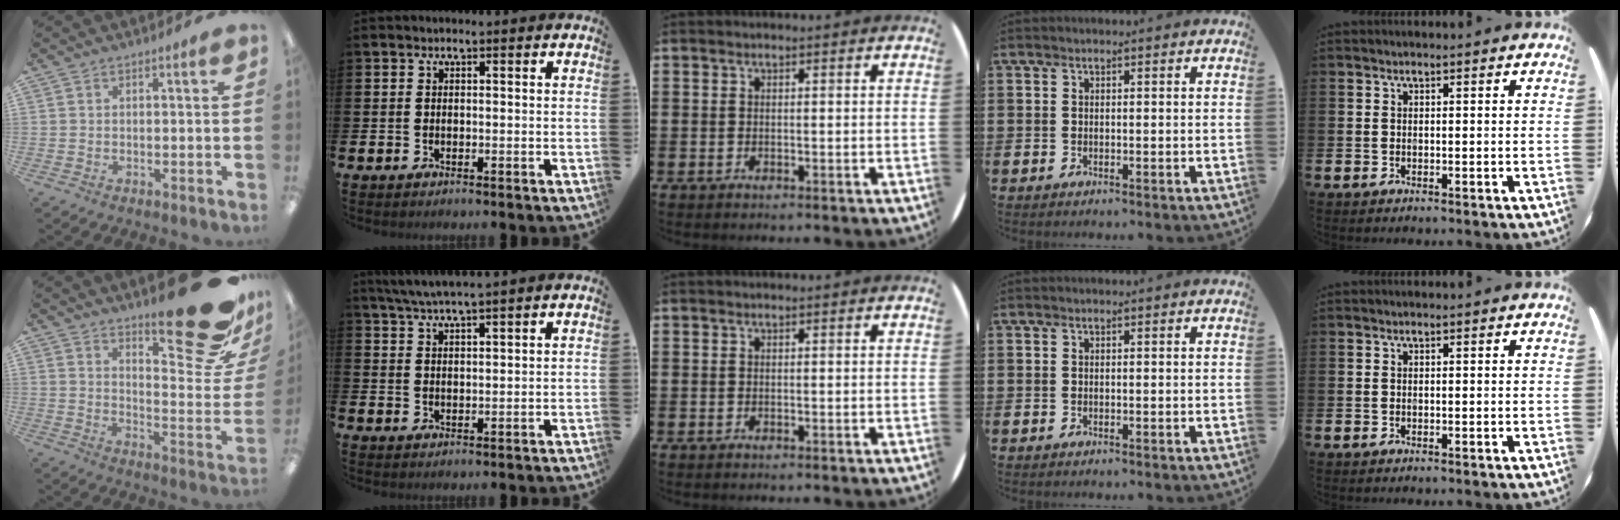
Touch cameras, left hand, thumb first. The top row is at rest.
{"thumb": {"total": 22.6, "force": [15.4, 6.9, 15.1], "torque": [-0.187, -0.117, 0.246]}, "index": {"total": 4.3, "force": [4.1, -0.3, 1.4], "torque": [-0.042, -0.011, 0.074]}}